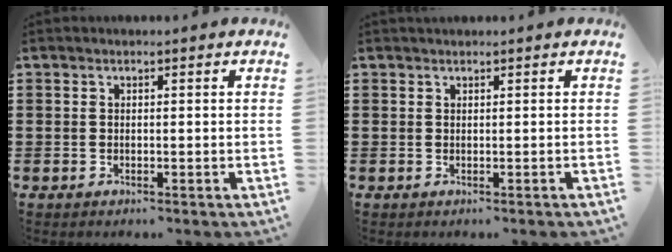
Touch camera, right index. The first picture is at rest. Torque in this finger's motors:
{"motor_torque": [-0.85, 0.90, -0.43, -0.07]}